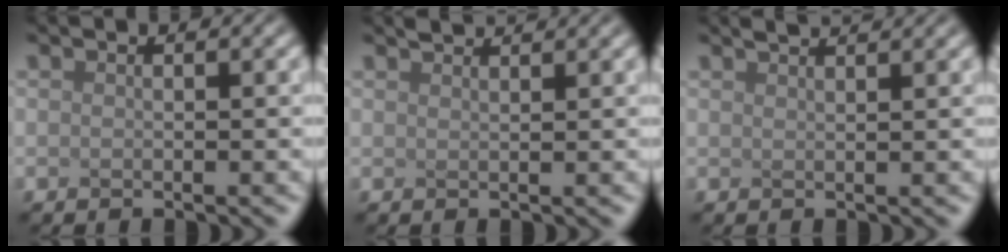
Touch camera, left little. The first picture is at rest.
{"total": 1.9, "force": [1.9, 0.2, 0.5], "torque": [-0.002, 0.007, 0.021]}
{"total": 2.6, "force": [2.3, 0.7, 1.2], "torque": [0.002, 0.016, 0.005]}